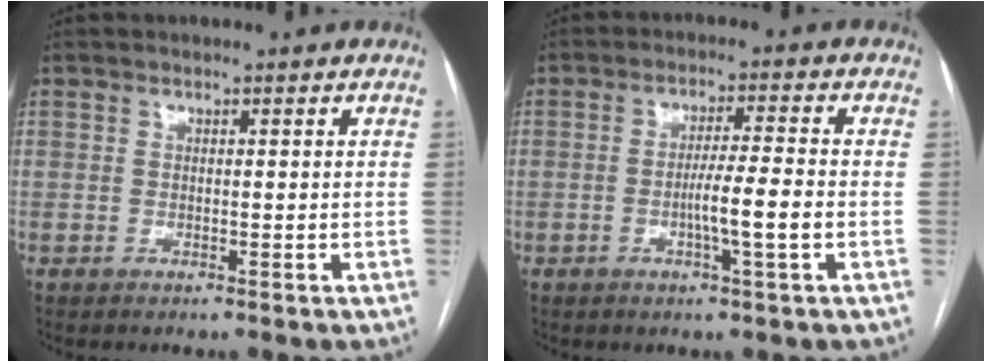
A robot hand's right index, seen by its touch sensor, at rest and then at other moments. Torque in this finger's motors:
{"motor_torque": [1.67, 0.22, 0.54, 0.12]}